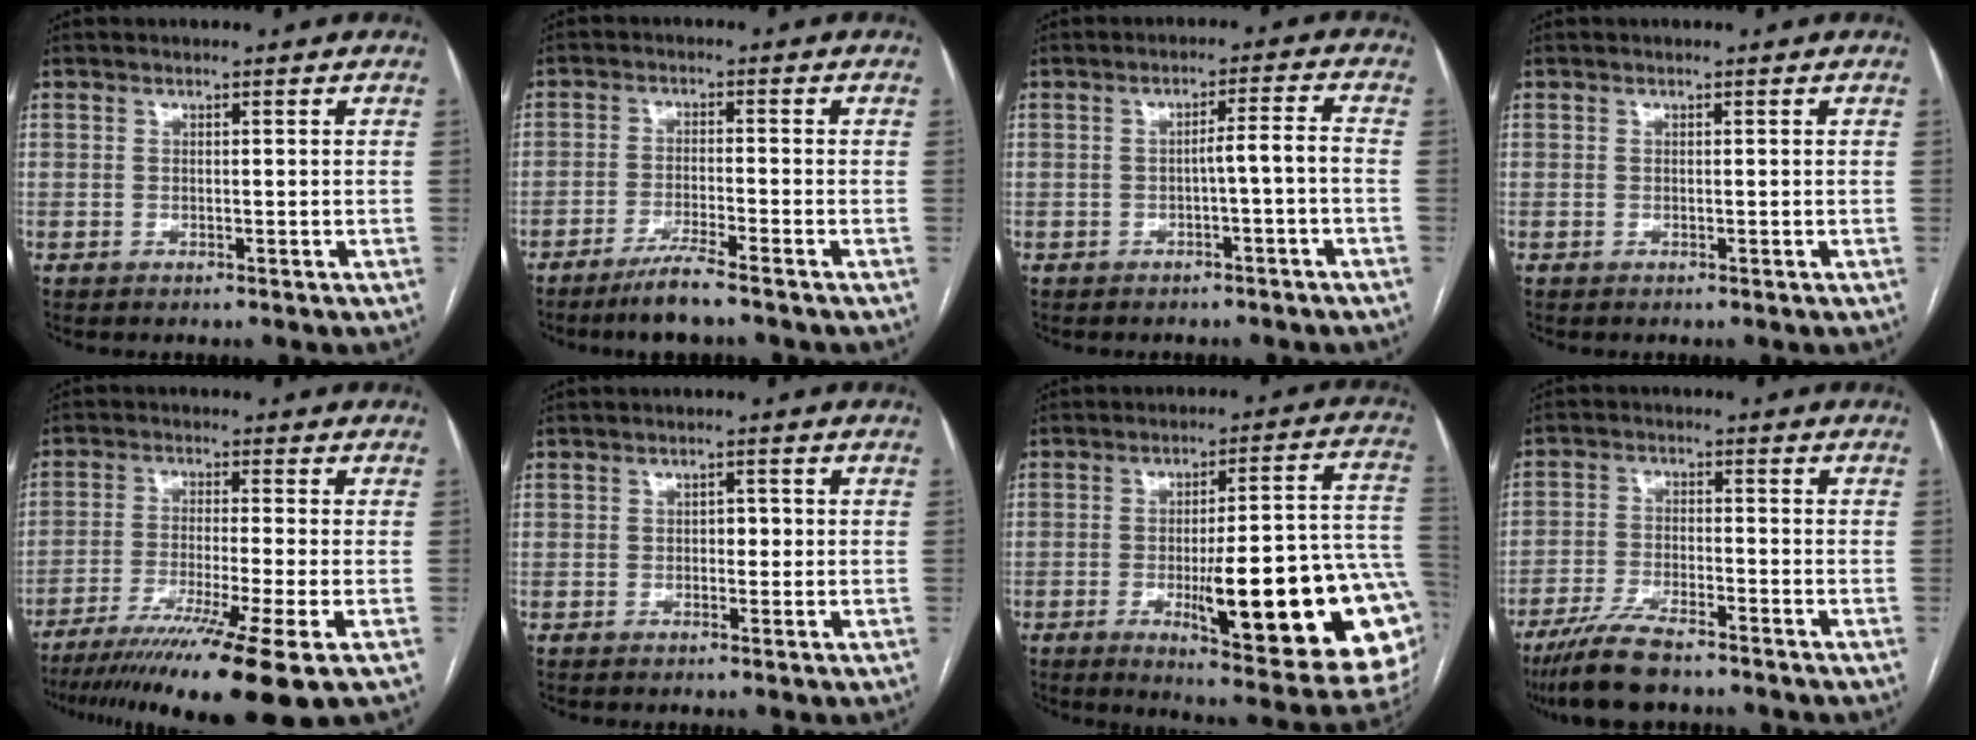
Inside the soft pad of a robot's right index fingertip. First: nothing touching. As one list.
[{"total": 5.0, "force": [-4.0, -0.5, 2.9], "torque": [-0.057, -0.014, -0.078]}, {"total": 3.6, "force": [-1.3, -0.3, 3.3], "torque": [-0.046, 0.013, -0.020]}, {"total": 0.0}, {"total": 15.3, "force": [-10.3, -1.3, 11.2], "torque": [-0.172, -0.044, -0.166]}, {"total": 1.7, "force": [-0.1, 1.1, 1.3], "torque": [-0.015, 0.007, -0.003]}, {"total": 26.0, "force": [-6.1, 4.2, 25.0], "torque": [-0.242, 0.000, -0.071]}, {"total": 7.0, "force": [-5.5, 1.7, 4.0], "torque": [-0.083, -0.014, -0.101]}]